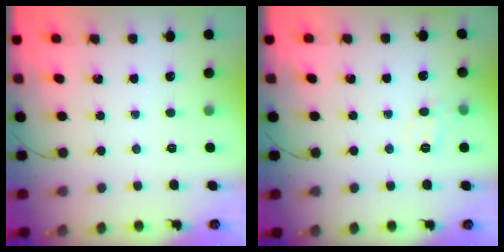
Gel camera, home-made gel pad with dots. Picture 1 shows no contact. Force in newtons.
{"total": 7.0, "press": 6.8, "slide": 1.8}